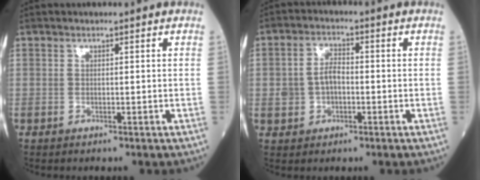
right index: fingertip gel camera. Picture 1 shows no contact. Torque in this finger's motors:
{"motor_torque": [0.16, -0.07, 0.09, 0.05]}